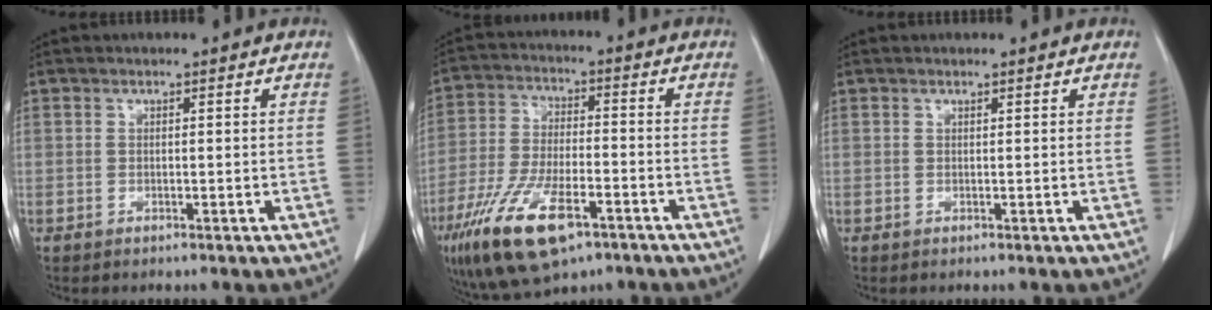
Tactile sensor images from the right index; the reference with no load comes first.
{"total": 15.2, "force": [-8.7, 5.1, 11.4], "torque": [-0.235, -0.022, -0.153]}
{"total": 0.0}